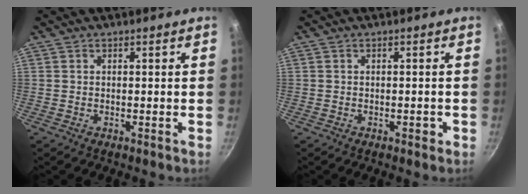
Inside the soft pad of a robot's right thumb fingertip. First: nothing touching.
{"total": 1.2, "force": [-0.5, 0.7, 0.8], "torque": [-0.002, 0.008, -0.006]}